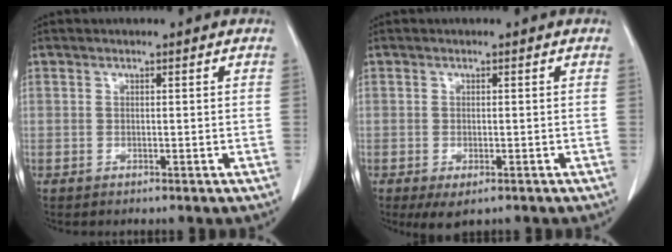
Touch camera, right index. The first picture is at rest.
{"total": 3.5, "force": [-2.1, 1.4, 2.4], "torque": [-0.036, -0.007, -0.024]}